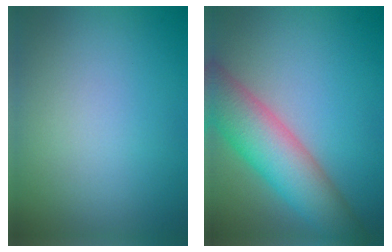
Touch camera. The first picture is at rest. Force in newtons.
{"total": 7.6, "press": 7.6, "slide": 0.4}